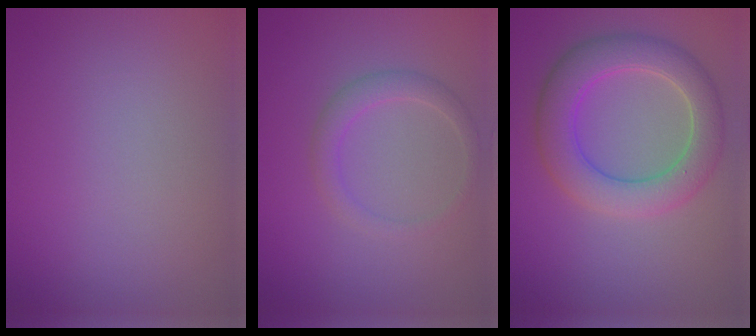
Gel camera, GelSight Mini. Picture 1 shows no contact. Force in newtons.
{"total": 2.0, "press": 2.0, "slide": 0.1}
{"total": 5.7, "press": 5.7, "slide": 0.5}